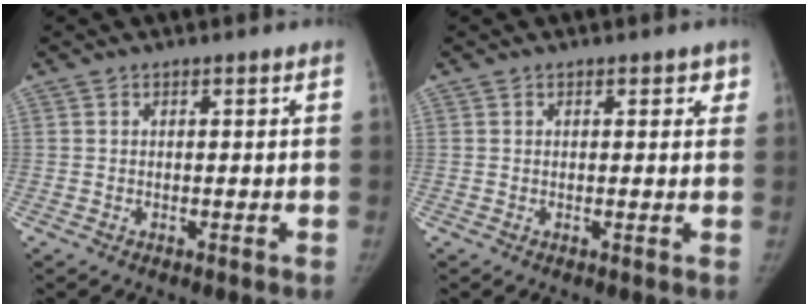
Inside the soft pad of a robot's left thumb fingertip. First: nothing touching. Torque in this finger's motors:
{"motor_torque": [-0.39, -0.08, 0.46, 0.09, 0.07]}